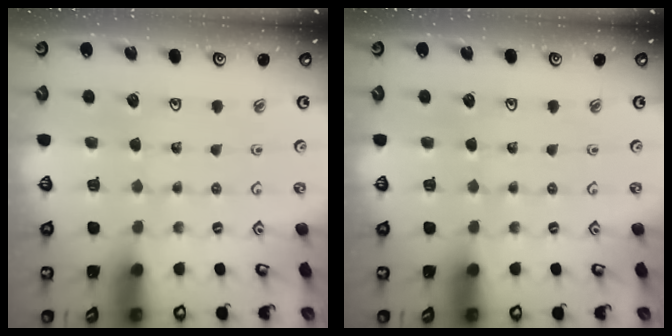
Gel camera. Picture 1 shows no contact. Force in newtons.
{"total": 0.0}